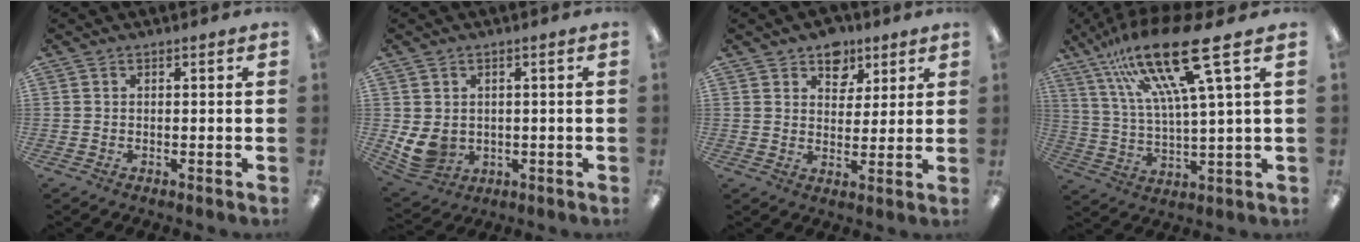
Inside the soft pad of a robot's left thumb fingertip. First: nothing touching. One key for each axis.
{"total": 6.8, "fx": 0.0, "fy": 5.8, "fz": 3.6, "tx": -0.075, "ty": -0.003, "tz": 0.004}
{"total": 7.5, "fx": 5.2, "fy": 5.3, "fz": 1.4, "tx": -0.006, "ty": -0.030, "tz": 0.091}
{"total": 21.9, "fx": 13.0, "fy": 4.0, "fz": 17.1, "tx": -0.343, "ty": -0.068, "tz": 0.202}